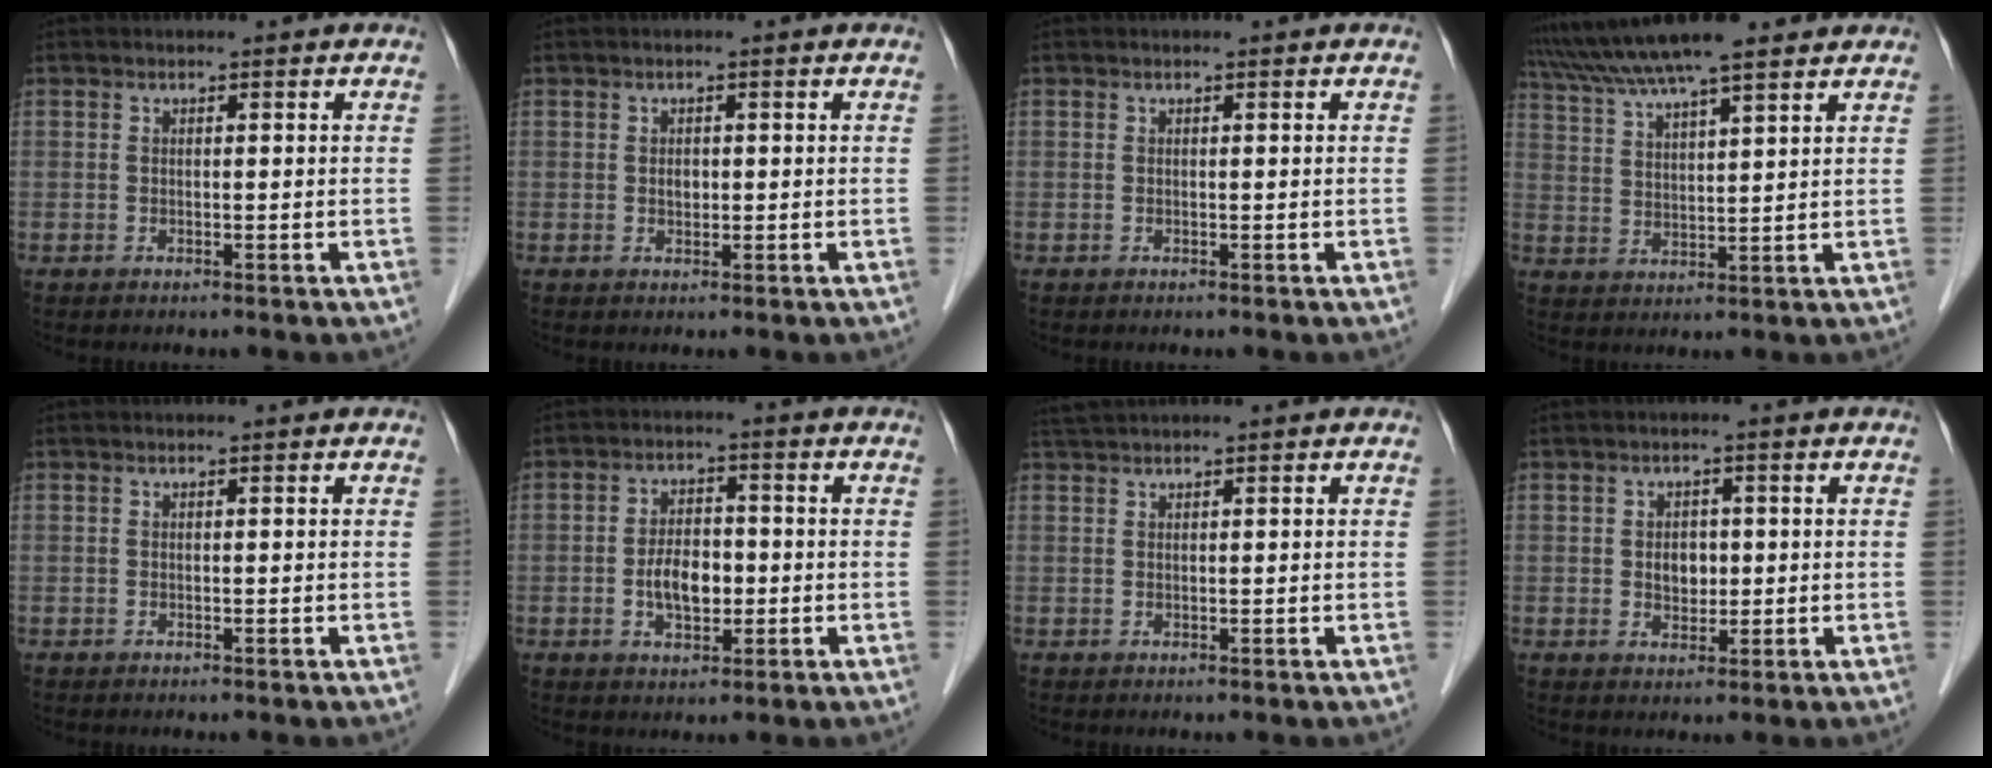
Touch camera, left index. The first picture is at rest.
{"total": 1.1, "force": [-0.1, 0.8, 0.8], "torque": [-0.013, -0.002, 0.000]}
{"total": 0.0}
{"total": 14.1, "force": [12.0, 1.2, 7.3], "torque": [-0.136, 0.036, 0.200]}
{"total": 0.0}
{"total": 5.7, "force": [-1.2, 3.1, 4.6], "torque": [-0.089, 0.004, -0.019]}
{"total": 1.8, "force": [1.6, -0.4, 0.7], "torque": [-0.016, 0.017, 0.038]}
{"total": 3.0, "force": [0.0, 2.3, 2.0], "torque": [-0.032, 0.003, 0.005]}